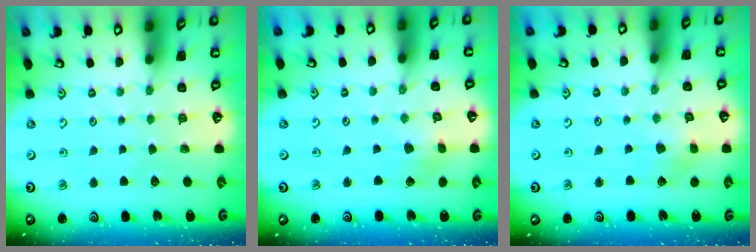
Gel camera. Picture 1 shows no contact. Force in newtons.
{"total": 2.7, "press": 2.7, "slide": 0.1}
{"total": 3.7, "press": 3.6, "slide": 0.5}